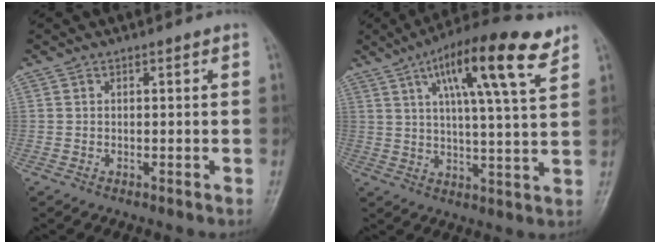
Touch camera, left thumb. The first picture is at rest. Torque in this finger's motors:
{"motor_torque": [0.55, 0.59, 1.71, -1.06, 0.16]}